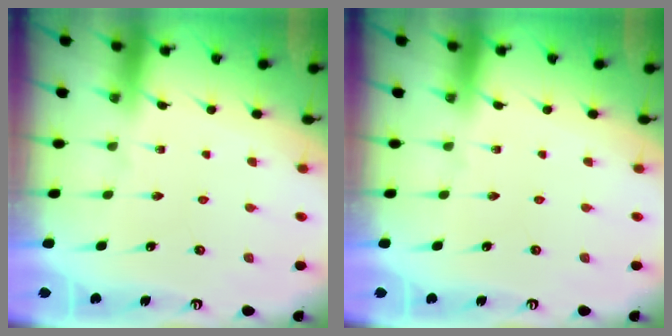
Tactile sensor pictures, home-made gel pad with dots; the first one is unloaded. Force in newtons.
{"total": 0.0}